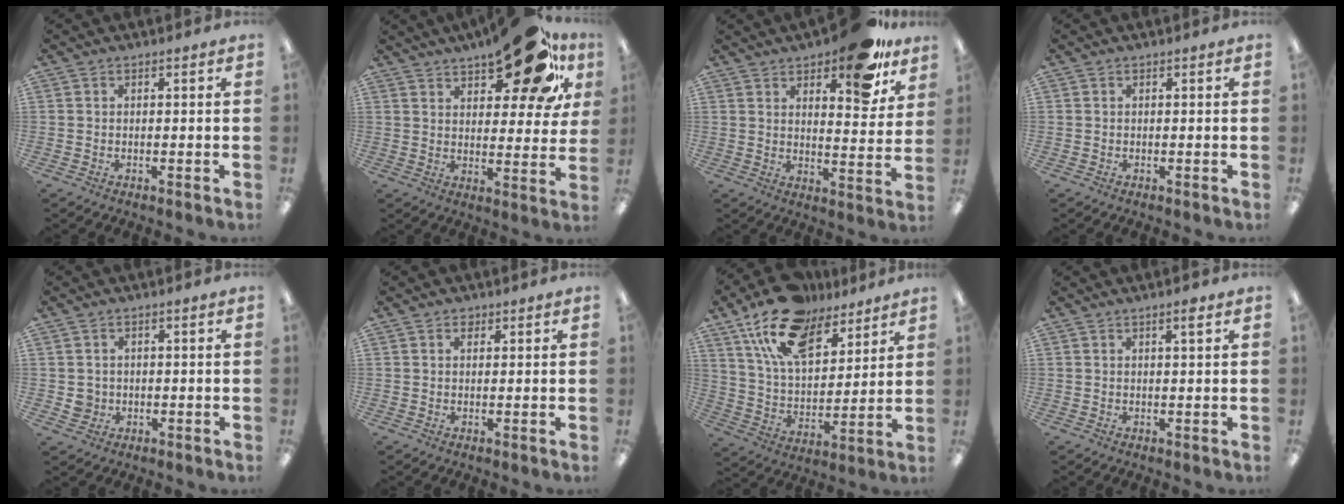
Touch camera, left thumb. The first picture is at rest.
{"total": 19.9, "force": [12.3, 8.3, 13.3], "torque": [-0.176, -0.064, 0.199]}
{"total": 14.1, "force": [10.1, 5.6, 8.1], "torque": [-0.096, -0.060, 0.169]}
{"total": 0.0}
{"total": 2.7, "force": [0.0, 2.7, 0.6], "torque": [-0.006, -0.001, -0.002]}
{"total": 1.3, "force": [0.9, 0.9, 0.5], "torque": [-0.003, -0.002, 0.014]}
{"total": 18.5, "force": [12.5, 9.6, 9.7], "torque": [-0.184, -0.057, 0.229]}
{"total": 2.3, "force": [1.5, 0.2, 1.7], "torque": [-0.030, -0.002, 0.023]}